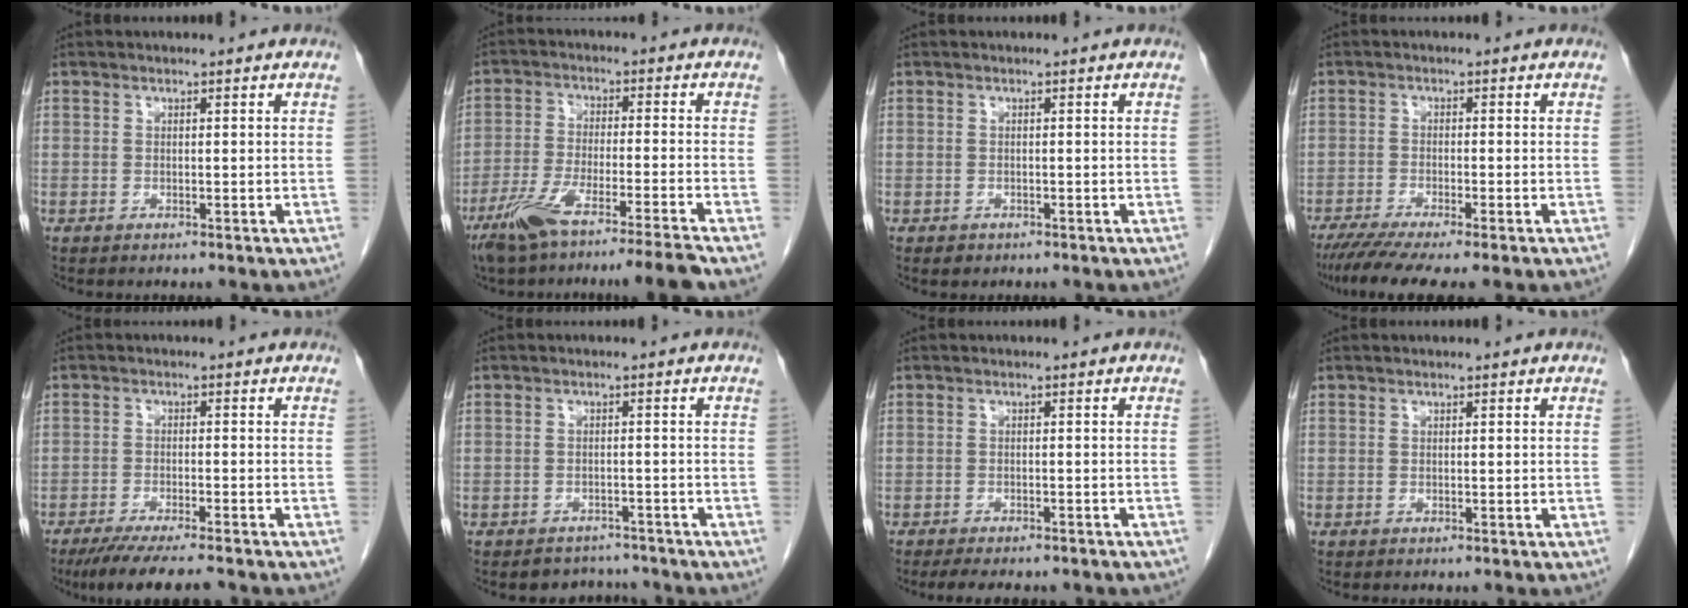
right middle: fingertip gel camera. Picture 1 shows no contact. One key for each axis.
{"total": 11.4, "fx": -8.8, "fy": -1.1, "fz": 7.2, "tx": -0.120, "ty": -0.027, "tz": -0.149}
{"total": 0.9, "fx": -0.6, "fy": 0.6, "fz": 0.2, "tx": -0.007, "ty": 0.001, "tz": -0.005}
{"total": 7.9, "fx": -6.1, "fy": 0.2, "fz": 5.0, "tx": -0.076, "ty": -0.018, "tz": -0.098}
{"total": 9.8, "fx": -8.2, "fy": 0.8, "fz": 5.3, "tx": -0.077, "ty": -0.022, "tz": -0.127}
{"total": 3.7, "fx": -3.3, "fy": 1.4, "fz": -0.5, "tx": 0.009, "ty": 0.008, "tz": -0.048}
{"total": 9.9, "fx": -8.4, "fy": 2.9, "fz": 4.4, "tx": -0.058, "ty": -0.003, "tz": -0.099}
{"total": 0.0}